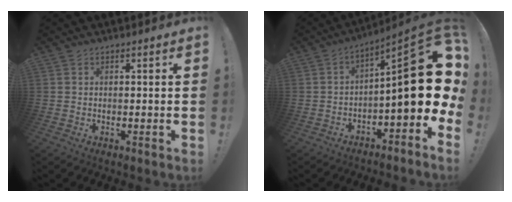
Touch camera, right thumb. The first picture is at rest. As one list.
[{"total": 18.6, "force": [-0.7, 5.5, 17.7], "torque": [-0.253, 0.001, -0.014]}]